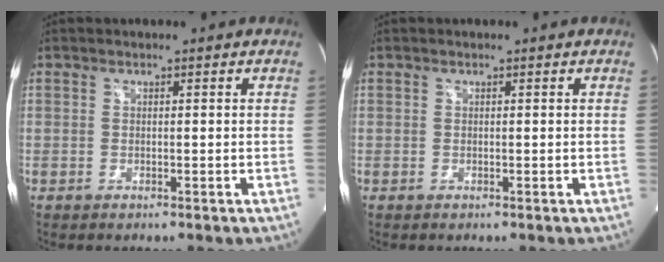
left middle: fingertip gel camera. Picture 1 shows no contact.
{"total": 0.0}